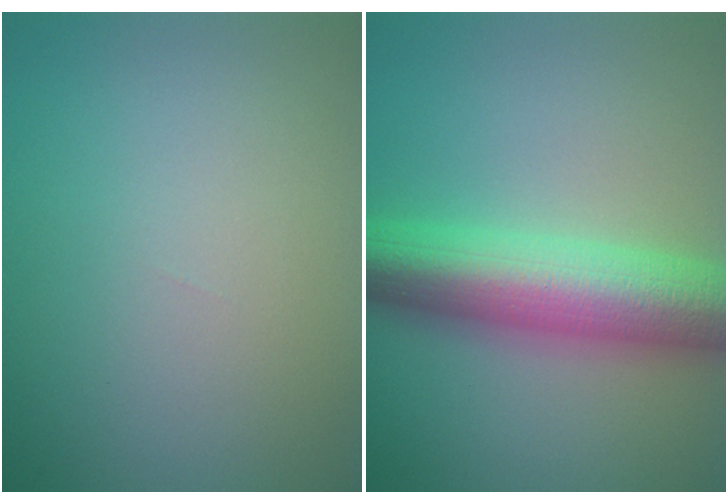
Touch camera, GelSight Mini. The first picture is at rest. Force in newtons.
{"total": 9.8, "press": 9.8, "slide": 0.2}